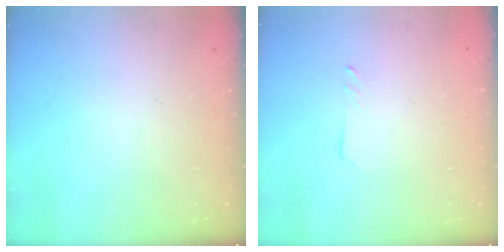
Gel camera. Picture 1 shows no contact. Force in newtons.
{"total": 1.3, "press": 1.2, "slide": 0.1}